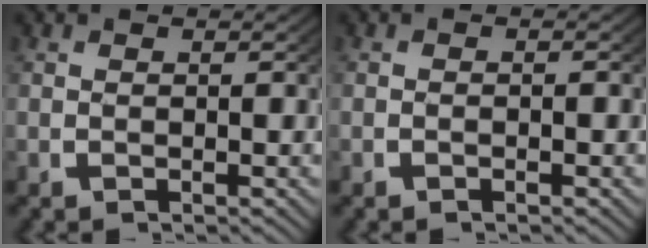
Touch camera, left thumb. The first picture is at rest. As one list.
[{"total": 0.6, "force": [-0.5, 0.0, 0.4], "torque": [-0.005, 0.005, -0.013]}]